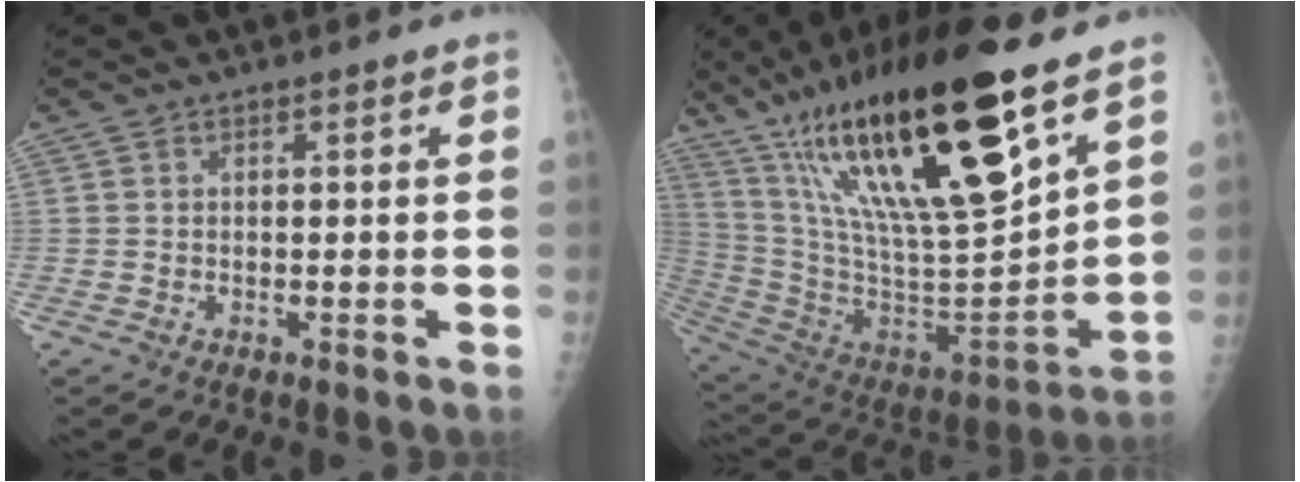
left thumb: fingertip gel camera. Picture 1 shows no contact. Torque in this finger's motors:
{"motor_torque": [1.38, 0.48, 2.77, 0.00, 0.33]}